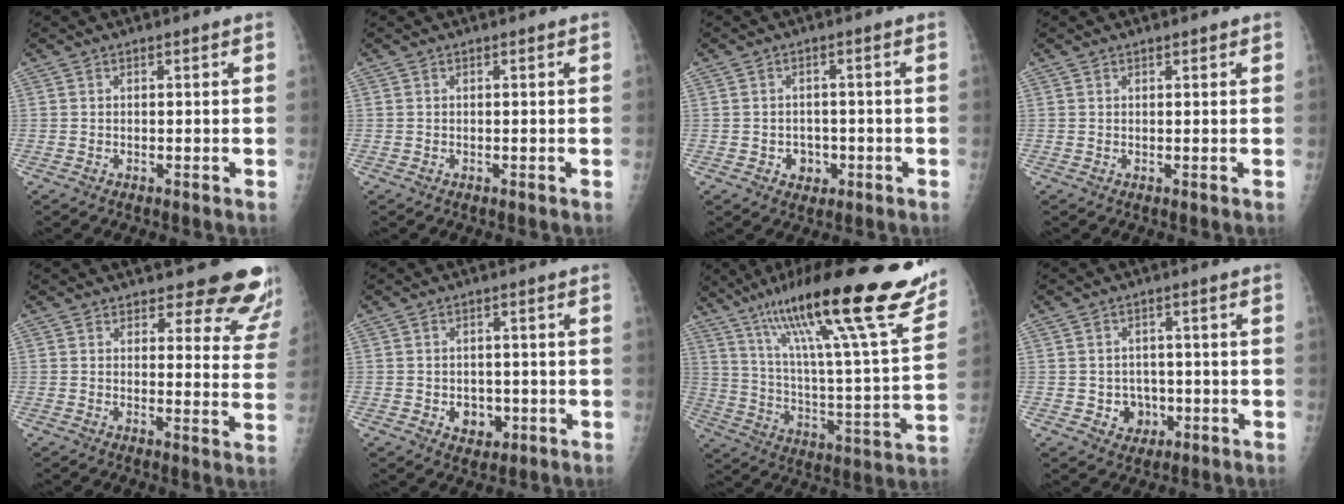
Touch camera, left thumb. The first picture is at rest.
{"total": 0.0}
{"total": 3.7, "force": [-1.2, 3.1, 1.6], "torque": [-0.001, 0.007, -0.012]}
{"total": 0.6, "force": [0.5, 0.3, 0.2], "torque": [-0.001, -0.004, 0.006]}
{"total": 13.4, "force": [12.1, 4.4, 3.7], "torque": [0.013, -0.087, 0.116]}
{"total": 4.6, "force": [-1.1, 3.7, 2.5], "torque": [-0.013, 0.004, -0.006]}
{"total": 29.6, "force": [20.0, 4.1, 21.5], "torque": [-0.327, -0.056, 0.318]}
{"total": 4.9, "force": [-1.2, 4.4, 1.8], "torque": [0.003, 0.009, -0.009]}